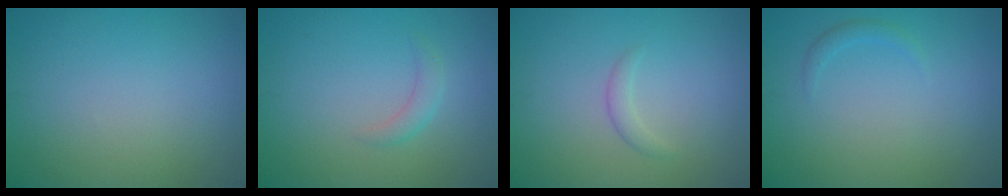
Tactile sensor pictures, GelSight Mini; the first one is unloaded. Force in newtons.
{"total": 1.4, "press": 1.4, "slide": 0.0}
{"total": 1.1, "press": 1.1, "slide": 0.1}
{"total": 0.8, "press": 0.8, "slide": 0.1}